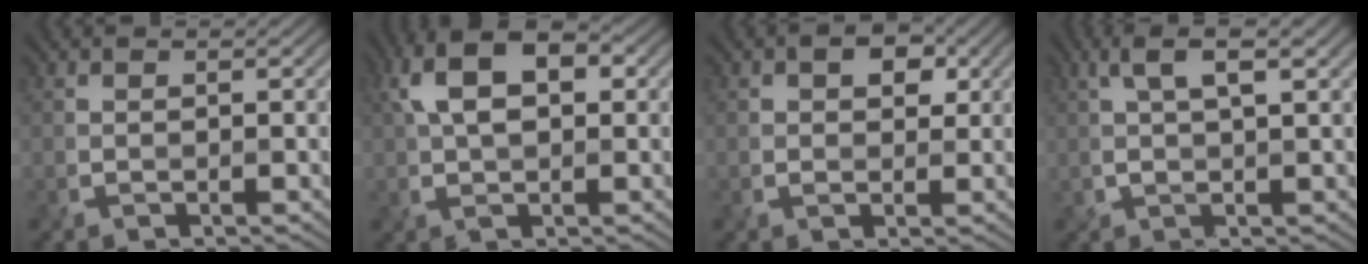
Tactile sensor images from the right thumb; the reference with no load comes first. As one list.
[{"total": 8.6, "force": [2.2, 4.8, 6.8], "torque": [-0.140, 0.016, 0.027]}, {"total": 3.6, "force": [1.4, 2.5, 2.2], "torque": [-0.031, 0.000, 0.014]}, {"total": 5.0, "force": [1.9, 1.1, 4.5], "torque": [-0.097, 0.010, 0.033]}]